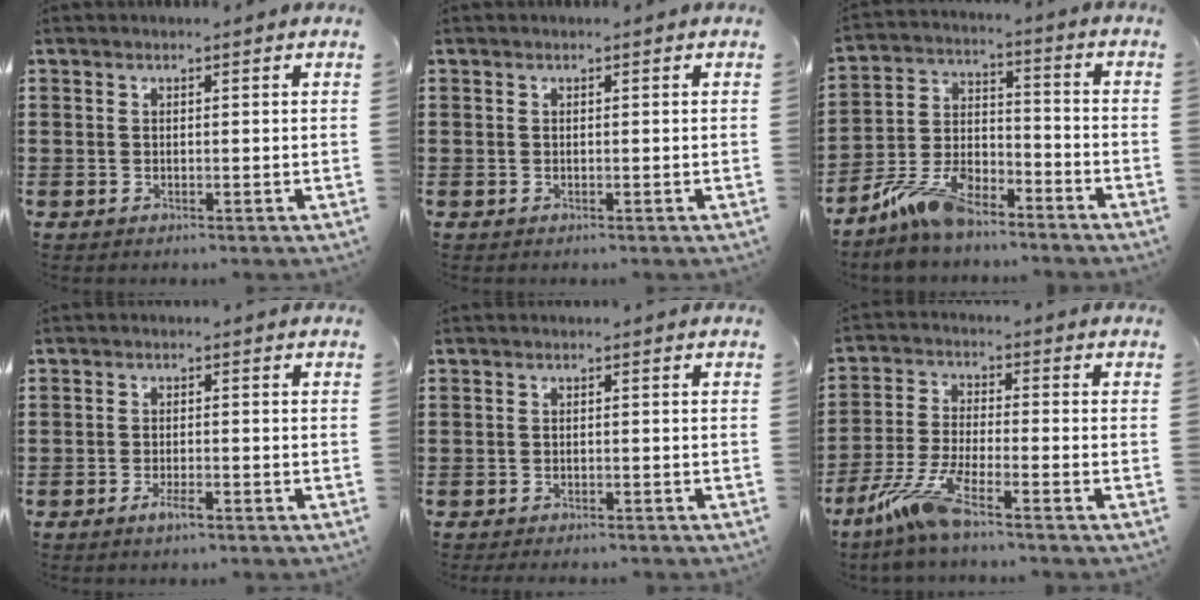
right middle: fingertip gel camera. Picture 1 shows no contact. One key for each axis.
{"total": 0.0}
{"total": 10.5, "fx": -8.3, "fy": 3.6, "fz": 5.4, "tx": -0.114, "ty": 0.022, "tz": -0.159}
{"total": 1.8, "fx": -0.9, "fy": 0.3, "fz": 1.5, "tx": -0.031, "ty": -0.003, "tz": -0.018}
{"total": 0.5, "fx": -0.5, "fy": -0.1, "fz": 0.0, "tx": 0.000, "ty": 0.000, "tz": -0.011}
{"total": 8.3, "fx": -5.9, "fy": 0.5, "fz": 5.8, "tx": -0.147, "ty": -0.024, "tz": -0.119}